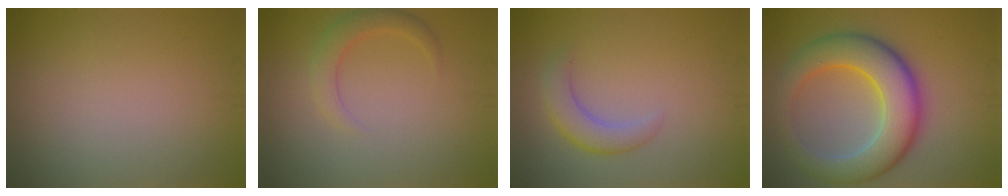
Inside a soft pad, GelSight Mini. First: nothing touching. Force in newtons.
{"total": 2.4, "press": 2.4, "slide": 0.2}
{"total": 2.8, "press": 2.8, "slide": 0.2}
{"total": 9.1, "press": 9.1, "slide": 0.4}